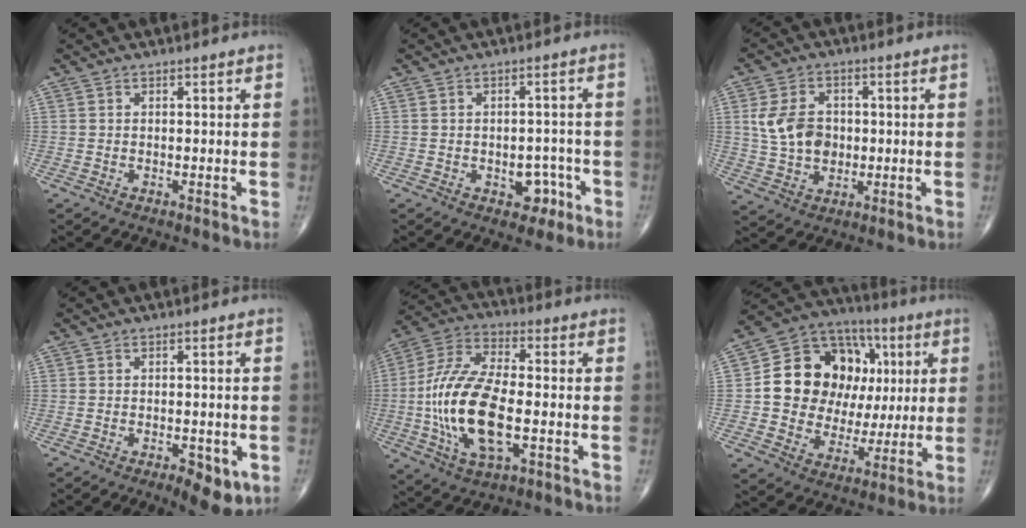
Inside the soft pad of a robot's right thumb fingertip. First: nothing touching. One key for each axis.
{"total": 5.0, "fx": -2.1, "fy": 3.4, "fz": 2.9, "tx": -0.011, "ty": 0.020, "tz": -0.023}
{"total": 9.7, "fx": 0.9, "fy": 7.3, "fz": 6.3, "tx": -0.101, "ty": 0.003, "tz": 0.021}
{"total": 6.2, "fx": -2.5, "fy": 2.6, "fz": 5.0, "tx": -0.063, "ty": -0.002, "tz": -0.027}
{"total": 18.2, "fx": -3.0, "fy": 8.0, "fz": 16.0, "tx": -0.334, "ty": 0.019, "tz": -0.056}
{"total": 21.0, "fx": 3.1, "fy": 16.1, "fz": 13.1, "tx": -0.165, "ty": 0.027, "tz": 0.060}